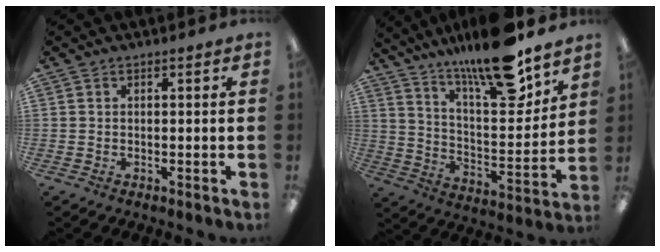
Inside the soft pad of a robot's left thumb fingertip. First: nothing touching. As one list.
[{"total": 19.1, "force": [15.7, 3.6, 10.2], "torque": [-0.168, -0.112, 0.260]}]